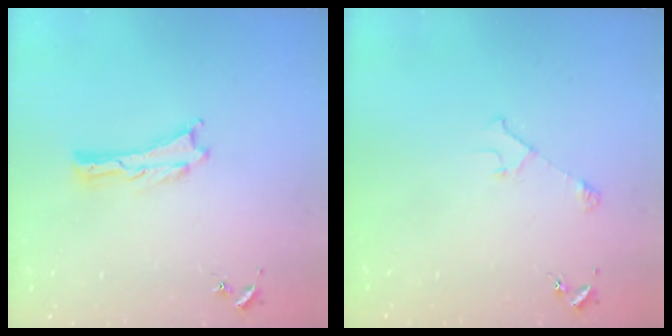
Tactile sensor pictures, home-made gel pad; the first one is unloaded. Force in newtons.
{"total": 2.9, "press": 2.9, "slide": 0.3}